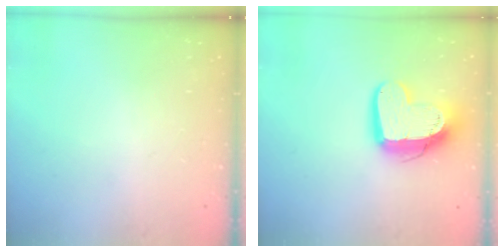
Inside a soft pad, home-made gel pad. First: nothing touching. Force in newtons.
{"total": 15.6, "press": 15.5, "slide": 1.6}